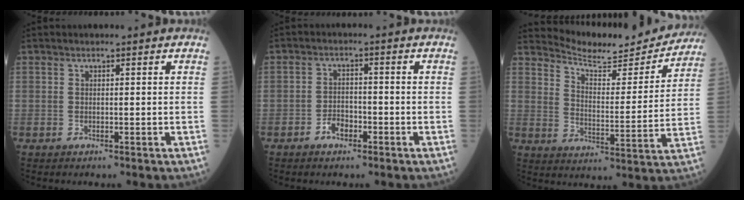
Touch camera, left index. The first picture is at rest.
{"total": 3.0, "force": [-1.9, 1.7, 1.6], "torque": [-0.028, 0.003, -0.034]}
{"total": 14.6, "force": [14.1, 2.3, 2.6], "torque": [-0.041, -0.025, 0.193]}